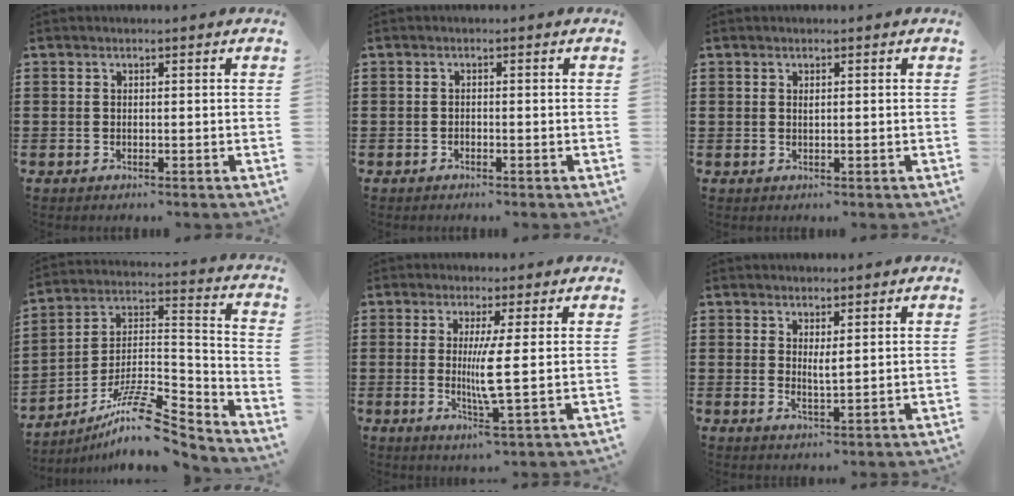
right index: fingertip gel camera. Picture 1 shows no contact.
{"total": 0.6, "force": [-0.5, 0.1, 0.3], "torque": [-0.008, -0.003, -0.010]}
{"total": 0.5, "force": [0.2, 0.1, 0.5], "torque": [-0.010, -0.001, 0.004]}
{"total": 12.1, "force": [-9.1, 2.9, 7.4], "torque": [-0.131, 0.019, -0.170]}
{"total": 6.3, "force": [0.1, -0.4, 6.3], "torque": [-0.131, -0.021, -0.006]}
{"total": 2.2, "force": [1.2, 0.3, 1.8], "torque": [-0.039, 0.001, 0.020]}